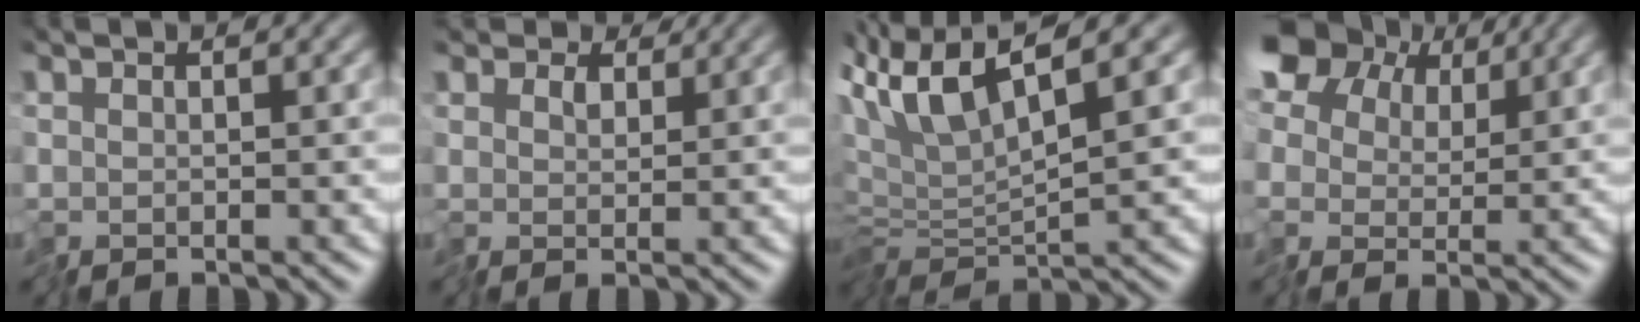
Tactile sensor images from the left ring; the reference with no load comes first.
{"total": 2.5, "force": [1.7, 1.6, 0.8], "torque": [-0.026, 0.003, 0.022]}
{"total": 5.9, "force": [1.8, 1.5, 5.4], "torque": [-0.113, 0.009, 0.029]}
{"total": 9.2, "force": [4.7, 5.9, 5.3], "torque": [-0.118, 0.024, 0.077]}